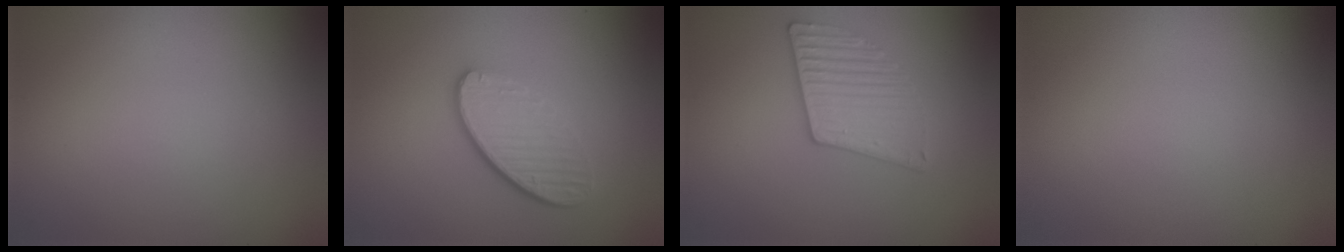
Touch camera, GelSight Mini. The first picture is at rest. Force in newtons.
{"total": 4.1, "press": 3.0, "slide": 2.9}
{"total": 3.1, "press": 3.0, "slide": 0.8}
{"total": 0.0}